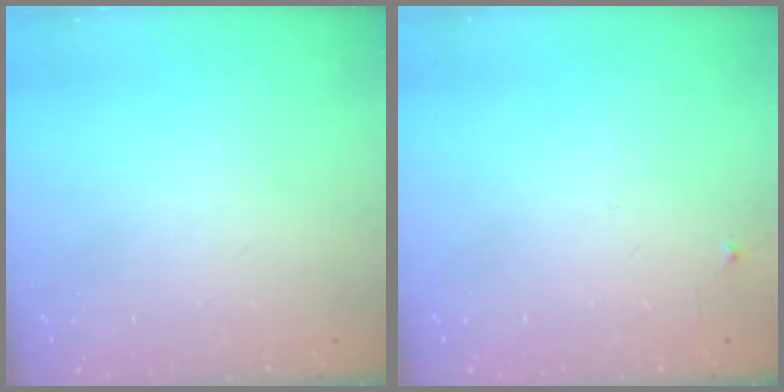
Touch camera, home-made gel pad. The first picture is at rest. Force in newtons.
{"total": 2.4, "press": 2.3, "slide": 0.4}